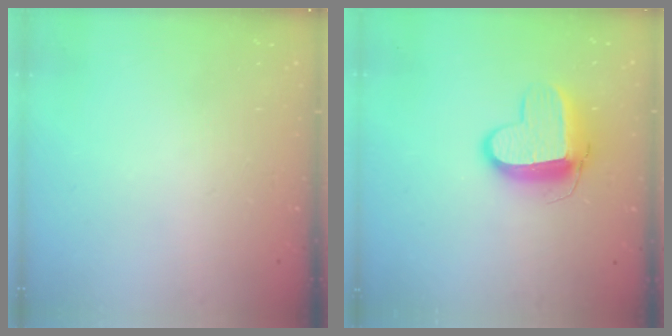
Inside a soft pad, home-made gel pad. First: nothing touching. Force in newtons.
{"total": 11.7, "press": 11.6, "slide": 1.3}